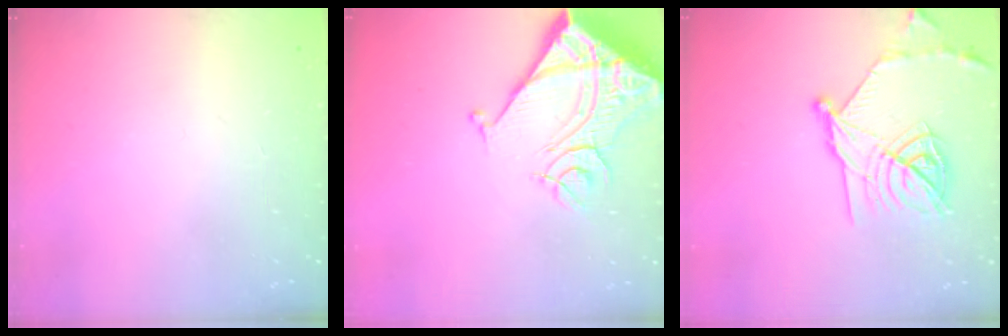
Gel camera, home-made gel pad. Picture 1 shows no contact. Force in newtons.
{"total": 14.6, "press": 14.5, "slide": 2.0}
{"total": 17.6, "press": 17.6, "slide": 0.9}